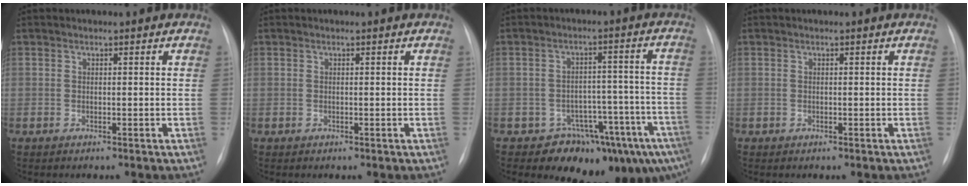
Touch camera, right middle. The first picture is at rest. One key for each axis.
{"total": 0.0}
{"total": 11.6, "fx": -8.0, "fy": 5.4, "fz": 6.3, "tx": -0.046, "ty": 0.056, "tz": -0.106}
{"total": 0.0}